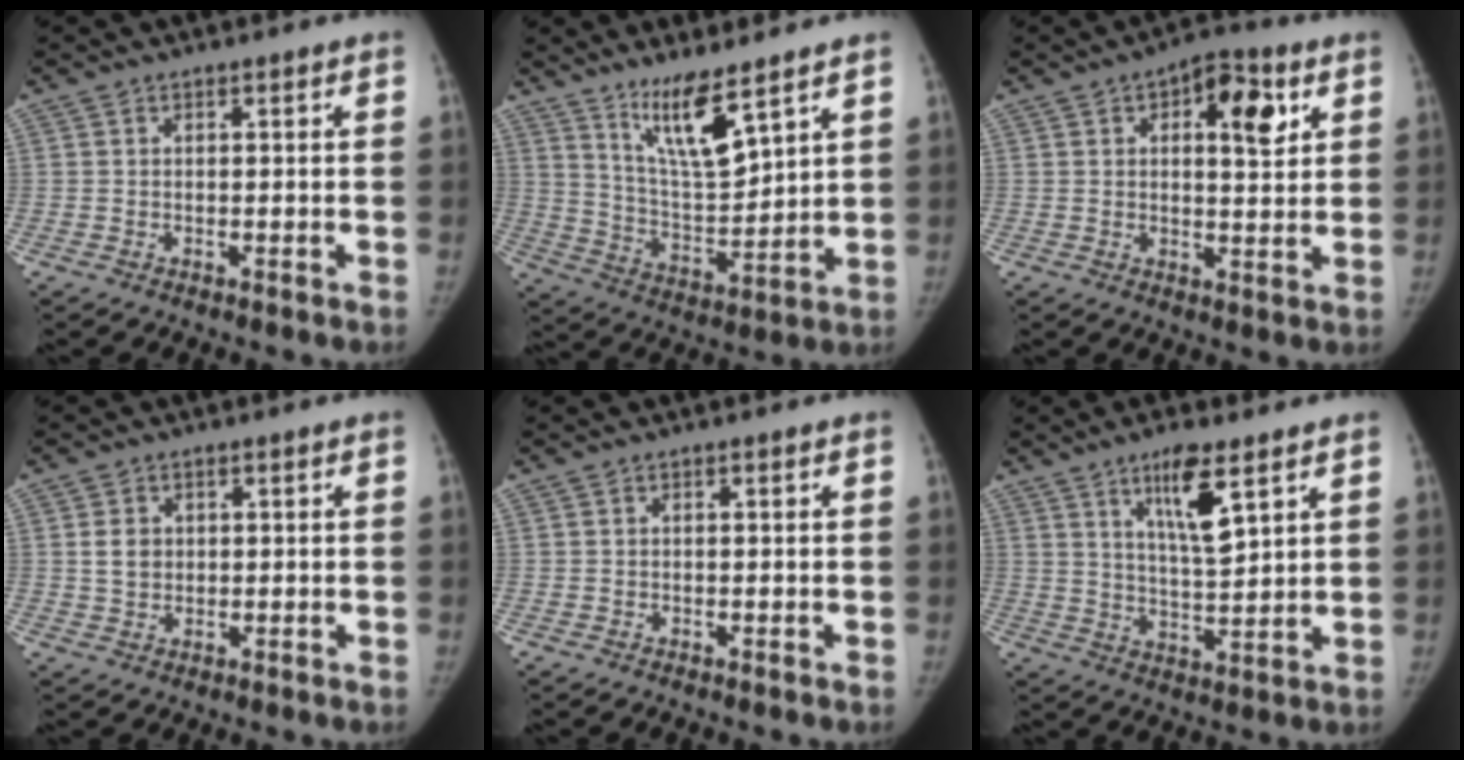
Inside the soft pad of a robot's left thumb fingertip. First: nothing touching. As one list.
[{"total": 11.2, "force": [7.7, 2.2, 7.8], "torque": [-0.132, -0.065, 0.156]}, {"total": 10.1, "force": [3.9, 4.6, 8.1], "torque": [-0.082, -0.008, 0.049]}, {"total": 3.4, "force": [0.6, 2.8, 1.8], "torque": [-0.018, 0.000, 0.014]}, {"total": 0.0}, {"total": 9.6, "force": [5.3, 2.3, 7.7], "torque": [-0.126, -0.035, 0.097]}]